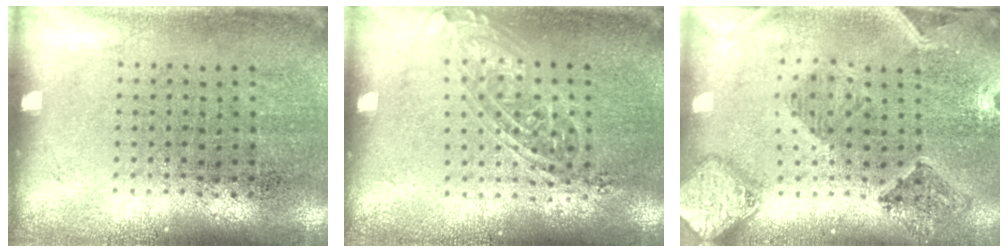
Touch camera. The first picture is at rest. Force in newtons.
{"total": 1.4, "press": 1.2, "slide": 0.7}
{"total": 1.6, "press": 1.6, "slide": 0.4}